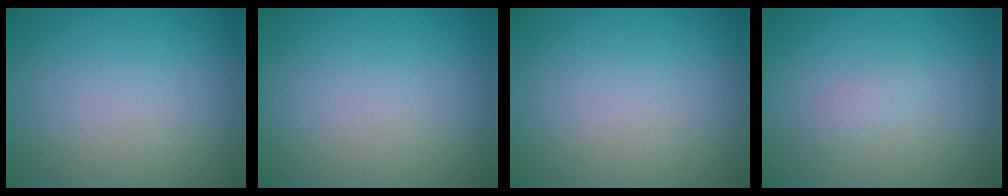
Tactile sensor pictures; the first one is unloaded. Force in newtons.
{"total": 0.0}
{"total": 0.0}
{"total": 1.1, "press": 1.1, "slide": 0.1}